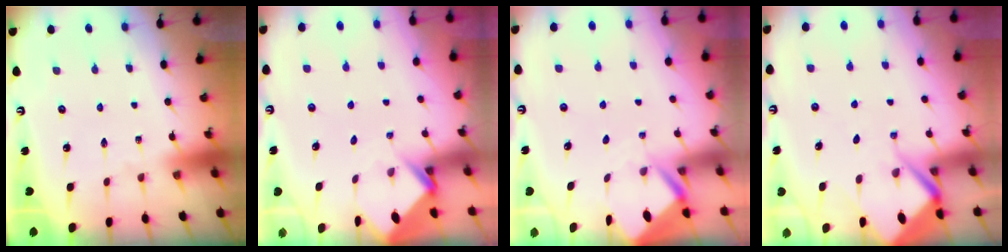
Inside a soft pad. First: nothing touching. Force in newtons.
{"total": 3.8, "press": 3.8, "slide": 0.3}
{"total": 3.3, "press": 3.3, "slide": 0.3}
{"total": 7.4, "press": 7.3, "slide": 0.7}